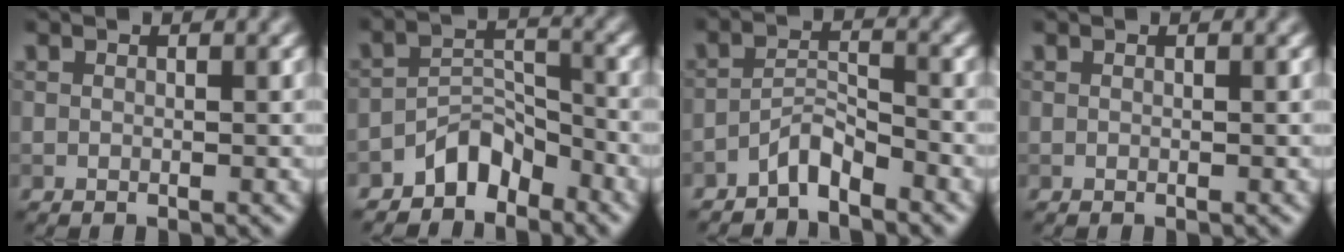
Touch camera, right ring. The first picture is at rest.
{"total": 3.6, "force": [-2.9, 1.8, 1.2], "torque": [-0.011, 0.016, -0.056]}
{"total": 2.6, "force": [-2.3, 0.5, 1.1], "torque": [-0.020, 0.013, -0.046]}
{"total": 0.0}